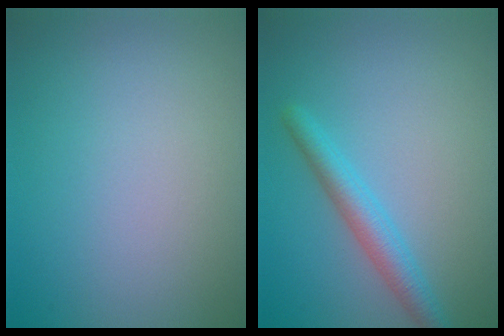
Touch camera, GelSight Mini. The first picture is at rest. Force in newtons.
{"total": 2.9, "press": 2.9, "slide": 0.2}